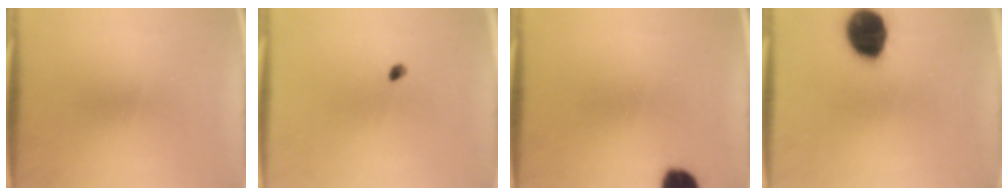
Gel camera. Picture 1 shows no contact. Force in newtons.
{"total": 1.2}
{"total": 6.7}
{"total": 13.9}